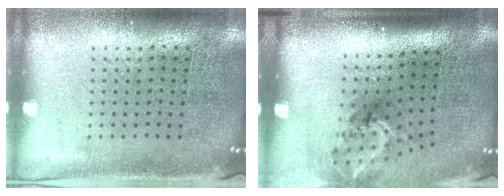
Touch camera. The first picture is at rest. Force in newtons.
{"total": 1.9, "press": 1.3, "slide": 1.4}